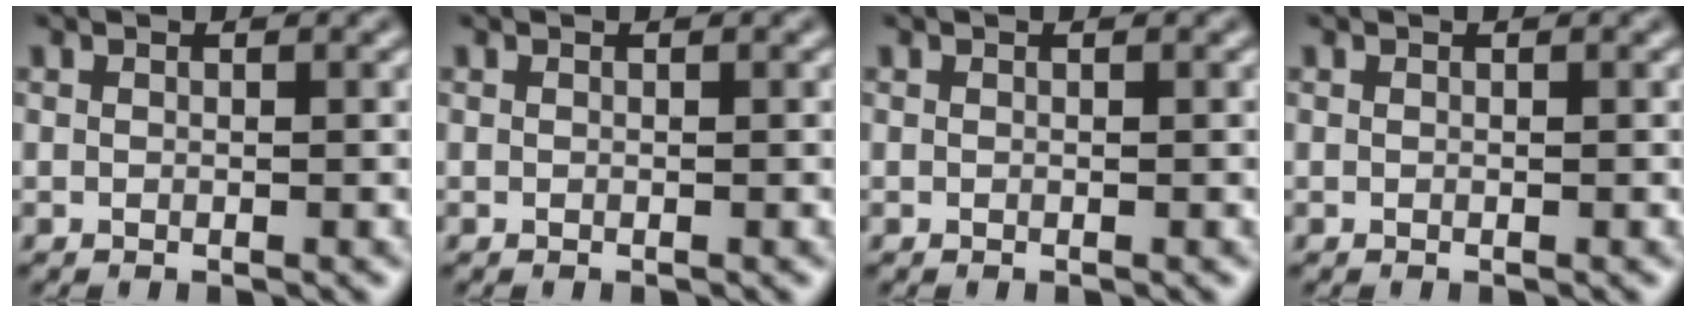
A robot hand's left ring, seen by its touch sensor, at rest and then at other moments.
{"total": 0.0}
{"total": 0.0}
{"total": 0.0}